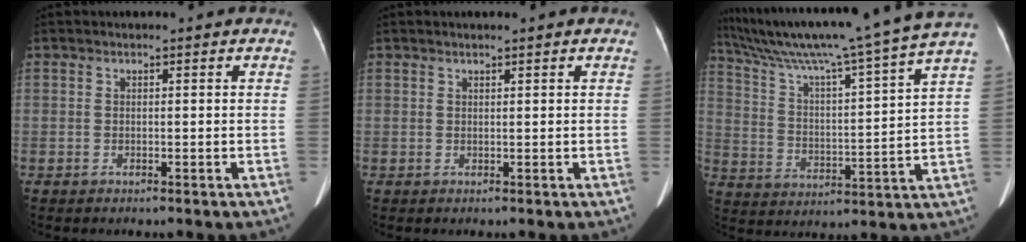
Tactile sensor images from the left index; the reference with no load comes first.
{"total": 1.0, "force": [0.7, 0.0, 0.7], "torque": [-0.012, 0.007, 0.014]}
{"total": 23.7, "force": [19.4, -2.1, 13.4], "torque": [-0.228, -0.015, 0.290]}